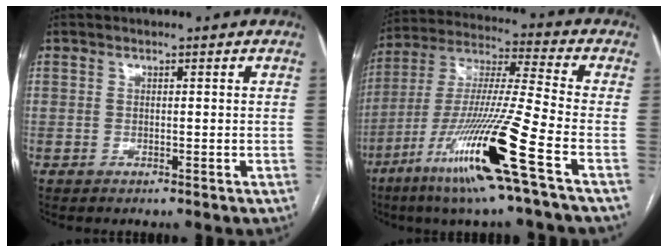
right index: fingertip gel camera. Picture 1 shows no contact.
{"total": 18.8, "force": [-8.9, -1.3, 16.5], "torque": [-0.349, -0.040, -0.172]}